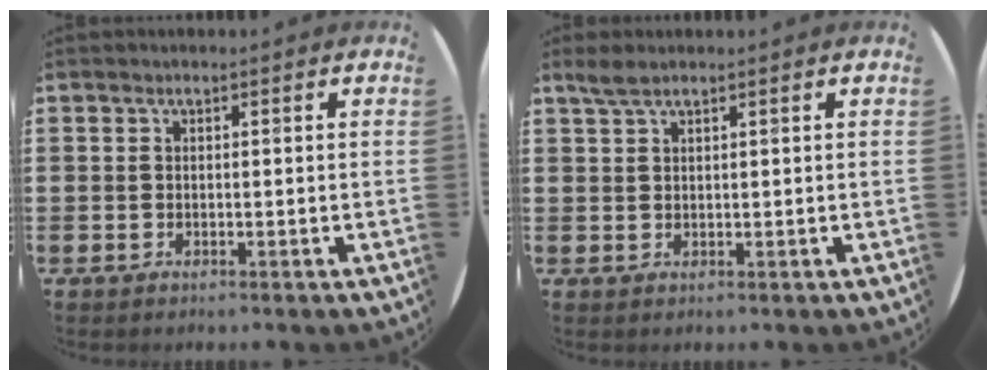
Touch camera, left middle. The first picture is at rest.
{"total": 2.0, "force": [1.6, 0.3, 1.1], "torque": [-0.024, 0.003, 0.030]}